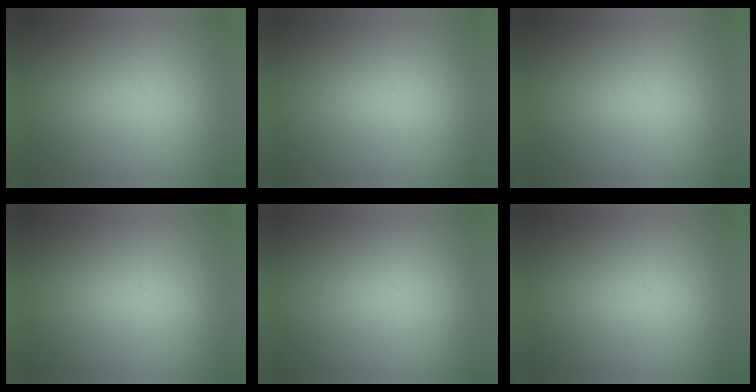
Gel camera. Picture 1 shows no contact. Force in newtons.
{"total": 1.5}
{"total": 0.0}
{"total": 0.0}
{"total": 1.1}
{"total": 1.2}